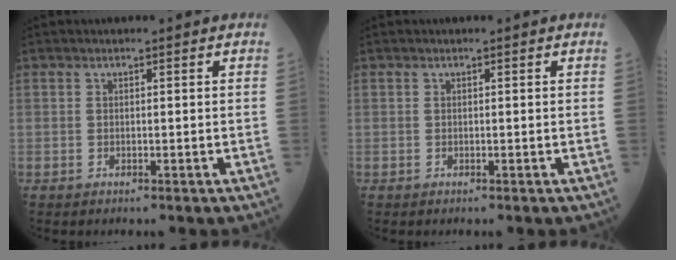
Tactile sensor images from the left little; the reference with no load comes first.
{"total": 0.0}